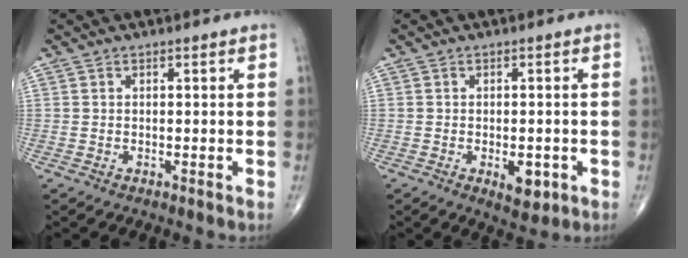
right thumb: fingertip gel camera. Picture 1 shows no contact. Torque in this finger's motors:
{"motor_torque": [1.54, 0.72, 0.44, -0.58, 0.16]}